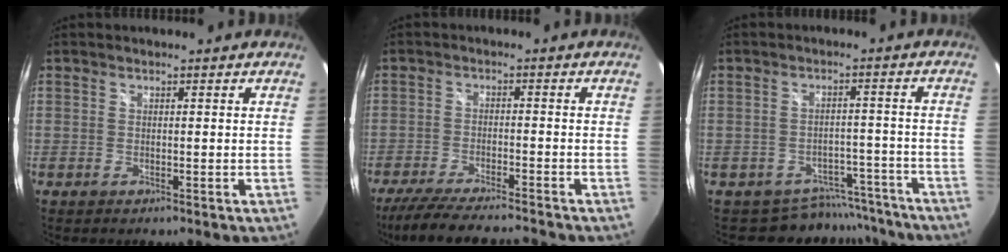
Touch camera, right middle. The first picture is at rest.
{"total": 12.6, "force": [-11.2, 0.6, 5.7], "torque": [-0.128, -0.022, -0.186]}
{"total": 9.2, "force": [-8.2, 4.2, 0.2], "torque": [0.000, 0.028, -0.097]}